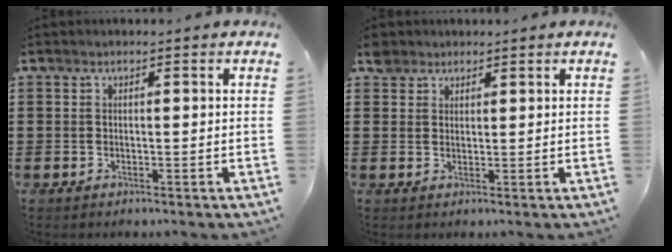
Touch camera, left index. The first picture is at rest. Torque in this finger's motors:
{"motor_torque": [0.07, -0.05, 0.00, -0.01]}